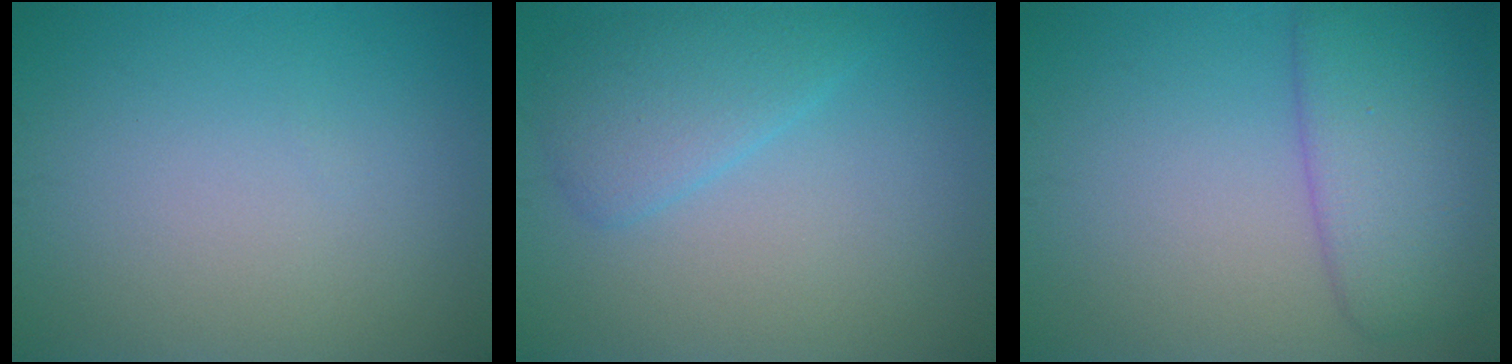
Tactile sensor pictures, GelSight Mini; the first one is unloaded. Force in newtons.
{"total": 3.3, "press": 3.3, "slide": 0.2}
{"total": 5.9, "press": 5.9, "slide": 0.2}